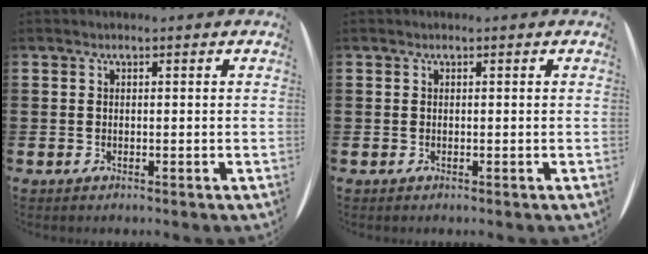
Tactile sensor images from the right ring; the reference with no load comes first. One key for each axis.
{"total": 0.0}